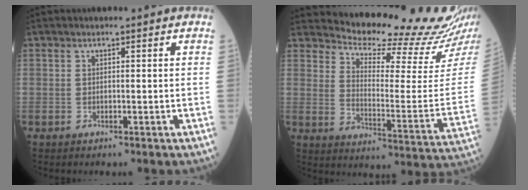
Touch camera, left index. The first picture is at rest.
{"total": 18.2, "force": [17.6, -0.3, 4.6], "torque": [-0.081, -0.106, 0.221]}